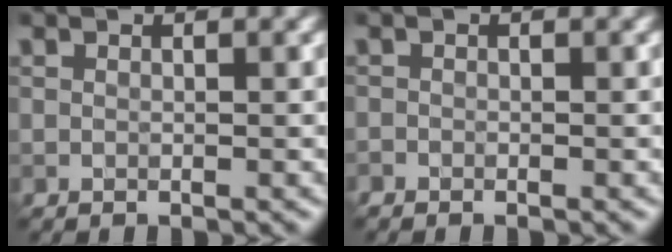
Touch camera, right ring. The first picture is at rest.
{"total": 0.5, "force": [-0.5, 0.2, 0.0], "torque": [0.003, -0.004, -0.010]}